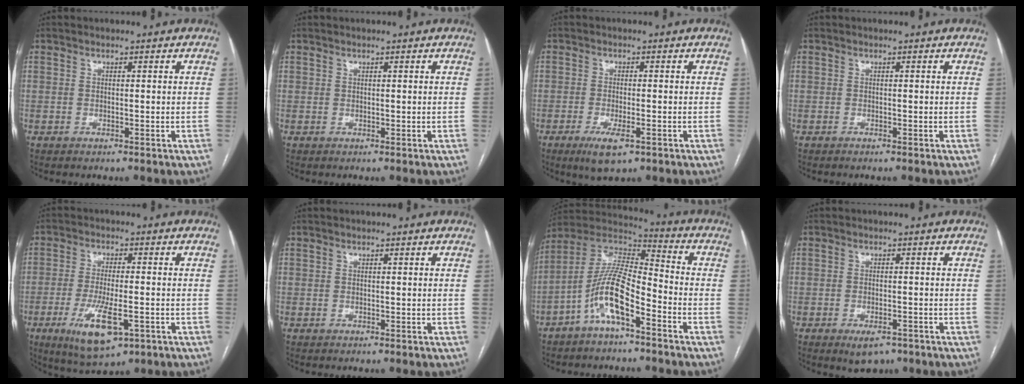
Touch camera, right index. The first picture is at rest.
{"total": 0.0}
{"total": 5.0, "force": [-2.6, 1.4, 4.0], "torque": [-0.074, -0.010, -0.040]}
{"total": 0.0}
{"total": 9.7, "force": [-3.8, 2.8, 8.5], "torque": [-0.158, -0.020, -0.057]}
{"total": 0.0}
{"total": 11.6, "force": [-5.7, 2.8, 9.7], "torque": [-0.197, 0.016, -0.111]}
{"total": 3.8, "force": [-2.4, 1.8, 2.4], "torque": [-0.033, -0.004, -0.027]}